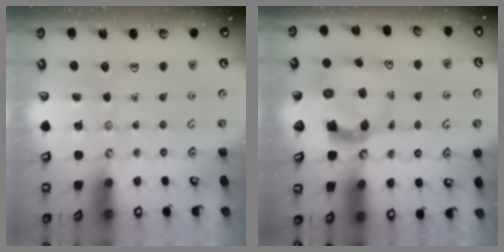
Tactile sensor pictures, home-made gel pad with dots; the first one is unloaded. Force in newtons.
{"total": 4.3, "press": 4.3, "slide": 0.5}